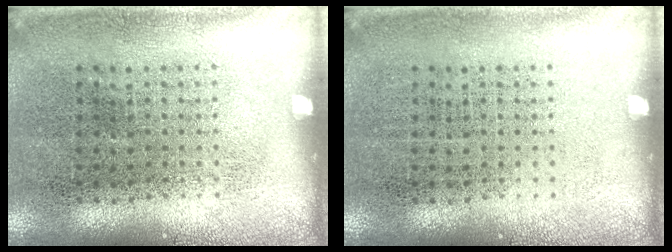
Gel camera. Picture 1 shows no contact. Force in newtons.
{"total": 0.0}